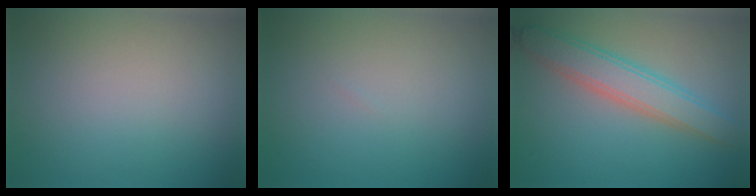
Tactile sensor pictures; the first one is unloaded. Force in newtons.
{"total": 0.0}
{"total": 4.5, "press": 4.5, "slide": 0.3}